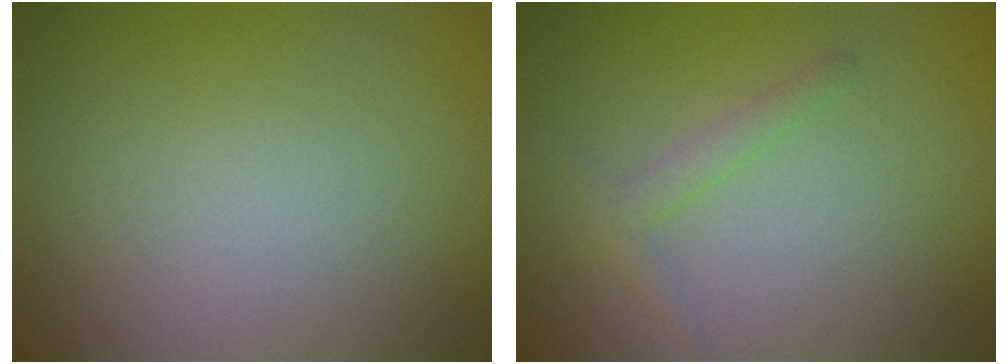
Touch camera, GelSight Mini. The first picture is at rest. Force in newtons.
{"total": 1.5, "press": 1.5, "slide": 0.1}